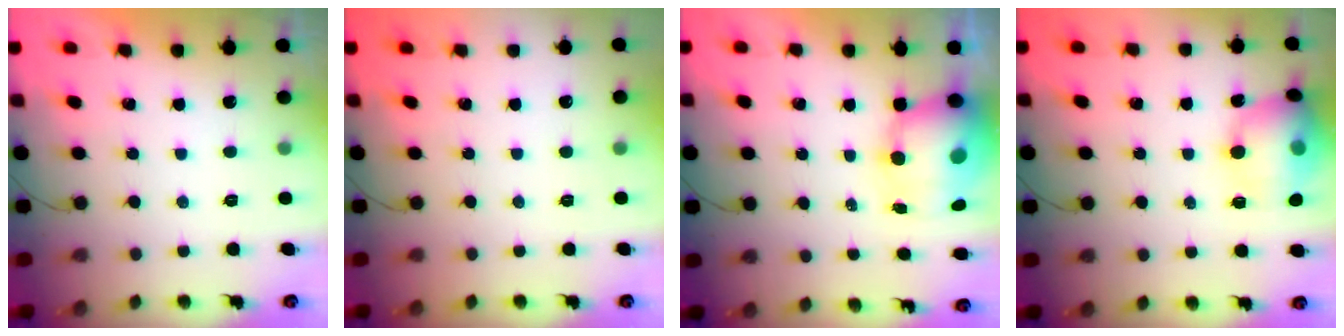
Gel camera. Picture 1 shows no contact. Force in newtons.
{"total": 0.0}
{"total": 13.0, "press": 12.4, "slide": 3.8}
{"total": 15.3, "press": 14.6, "slide": 4.3}